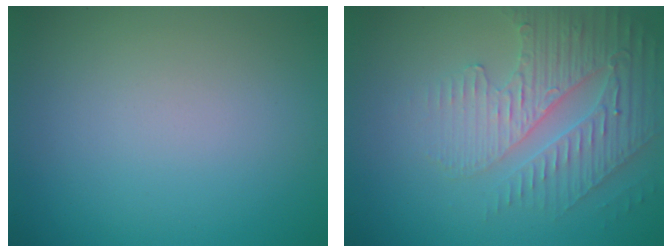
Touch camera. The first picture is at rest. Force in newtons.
{"total": 4.1, "press": 3.9, "slide": 1.3}